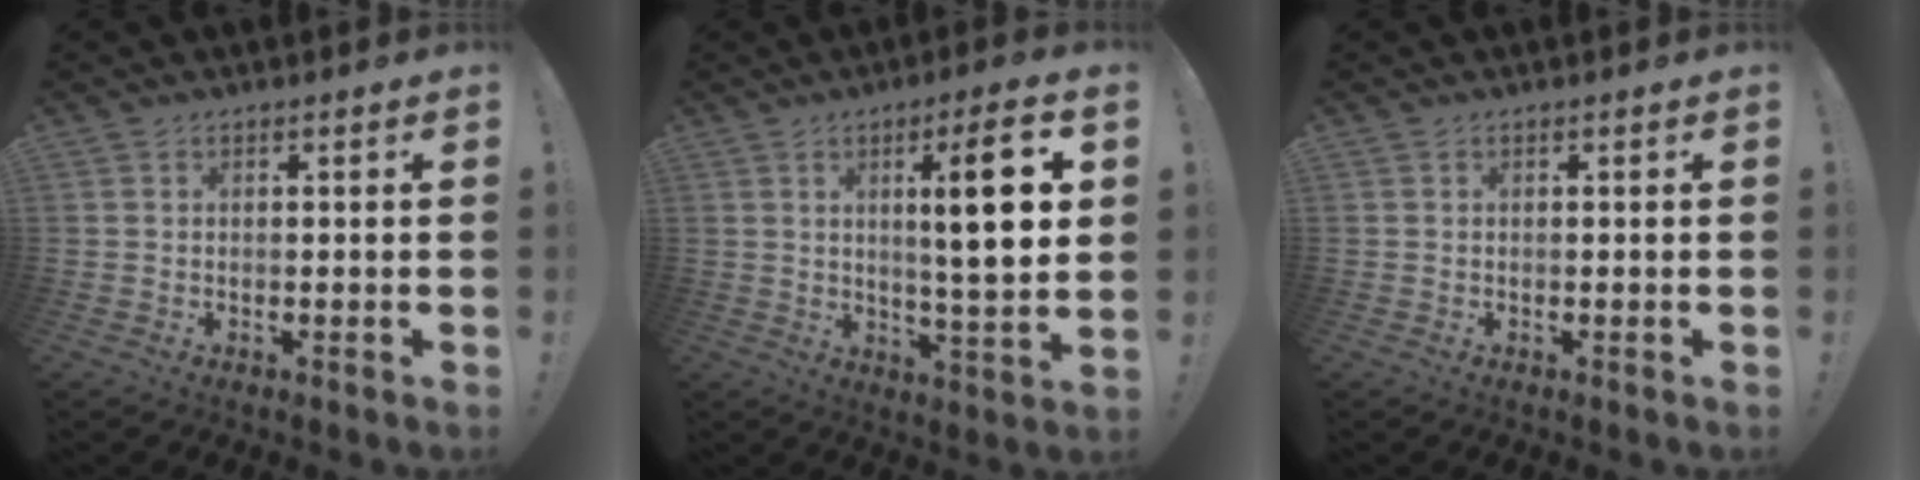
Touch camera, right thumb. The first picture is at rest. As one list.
[{"total": 14.2, "force": [3.8, 1.4, 13.6], "torque": [-0.200, -0.015, 0.042]}, {"total": 0.0}]